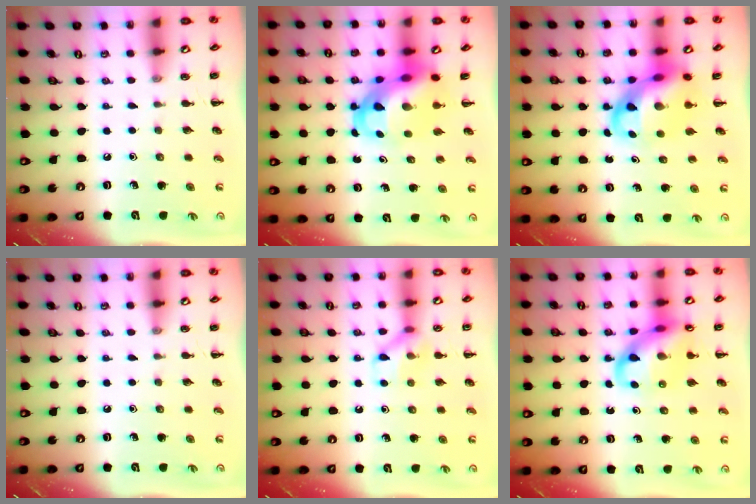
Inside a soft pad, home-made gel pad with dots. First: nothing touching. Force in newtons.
{"total": 12.4, "press": 11.9, "slide": 3.2}
{"total": 11.7, "press": 11.3, "slide": 3.2}
{"total": 0.0}
{"total": 9.4, "press": 9.4, "slide": 0.8}
{"total": 14.7, "press": 14.5, "slide": 2.3}